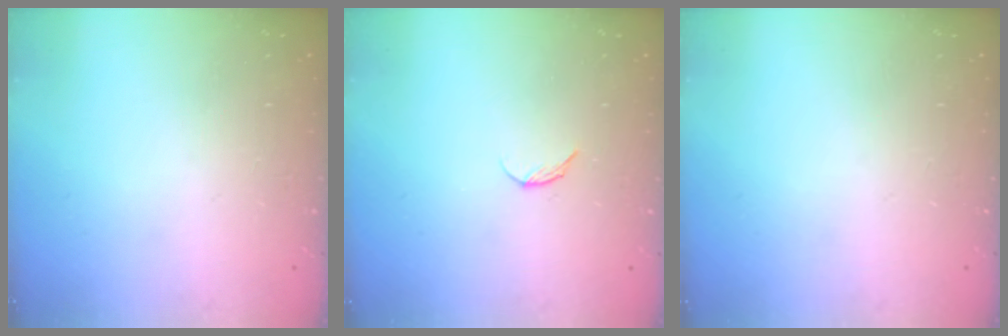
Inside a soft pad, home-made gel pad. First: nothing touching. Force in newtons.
{"total": 4.9, "press": 4.9, "slide": 0.6}
{"total": 0.0}